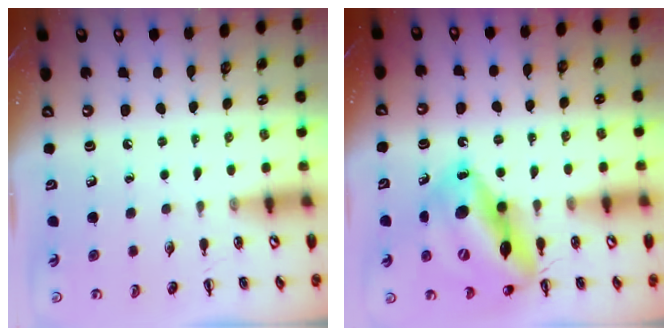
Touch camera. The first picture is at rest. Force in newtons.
{"total": 20.1, "press": 19.6, "slide": 4.5}